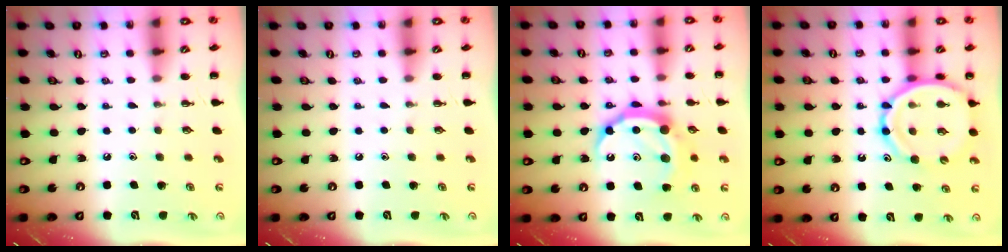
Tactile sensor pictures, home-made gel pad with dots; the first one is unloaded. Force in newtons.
{"total": 0.0}
{"total": 14.0, "press": 14.0, "slide": 0.9}
{"total": 13.8, "press": 13.3, "slide": 3.7}